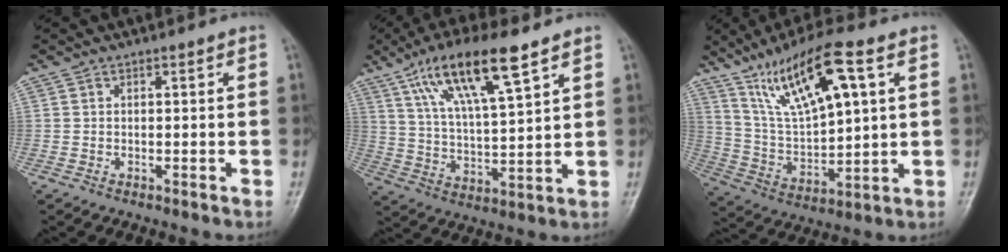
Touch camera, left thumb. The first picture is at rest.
{"total": 15.1, "force": [8.7, 3.5, 11.8], "torque": [-0.209, -0.024, 0.166]}
{"total": 16.2, "force": [7.9, 4.7, 13.4], "torque": [-0.234, -0.016, 0.159]}